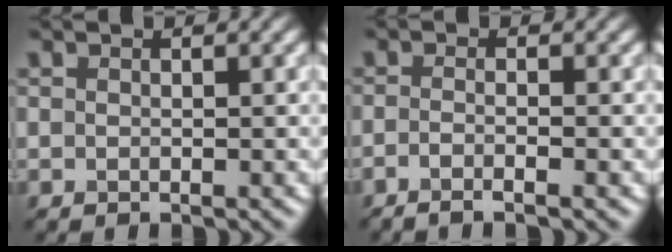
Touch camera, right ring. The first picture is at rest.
{"total": 2.7, "force": [-1.3, 0.8, 2.2], "torque": [-0.025, -0.006, -0.030]}